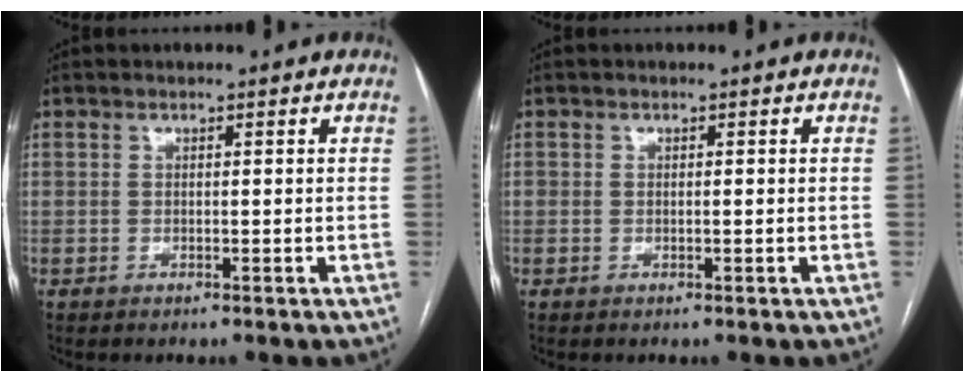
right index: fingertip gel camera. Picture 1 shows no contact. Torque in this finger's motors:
{"motor_torque": [0.09, 0.04, 0.03, 0.04]}